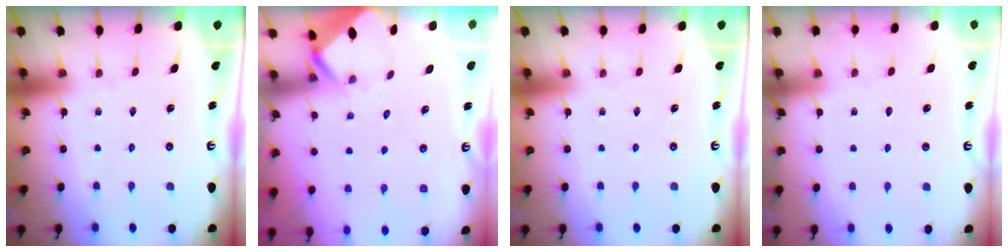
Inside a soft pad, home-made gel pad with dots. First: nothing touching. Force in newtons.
{"total": 2.8, "press": 2.8, "slide": 0.1}
{"total": 0.0}
{"total": 0.8, "press": 0.8, "slide": 0.2}